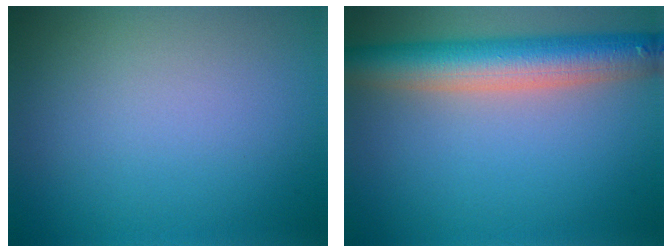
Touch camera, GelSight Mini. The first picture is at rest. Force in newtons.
{"total": 7.4, "press": 7.4, "slide": 0.4}